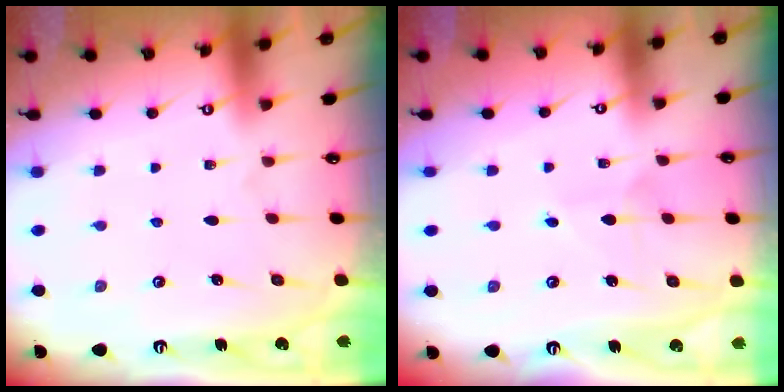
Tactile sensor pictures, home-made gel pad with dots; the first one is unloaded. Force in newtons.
{"total": 3.3, "press": 3.3, "slide": 0.3}